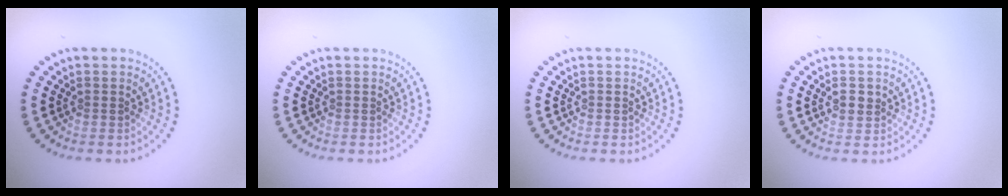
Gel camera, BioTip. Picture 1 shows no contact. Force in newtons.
{"total": 0.0}
{"total": 0.0}
{"total": 1.1, "press": 1.1, "slide": 0.1}